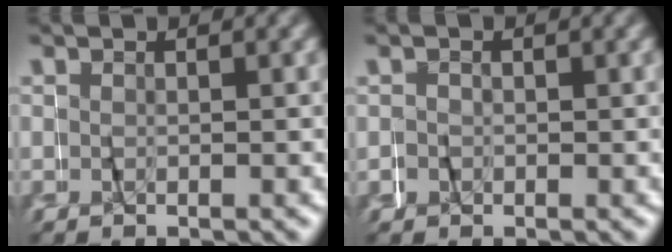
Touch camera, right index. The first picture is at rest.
{"total": 1.2, "force": [-0.4, 1.1, -0.1], "torque": [-0.002, -0.001, -0.008]}